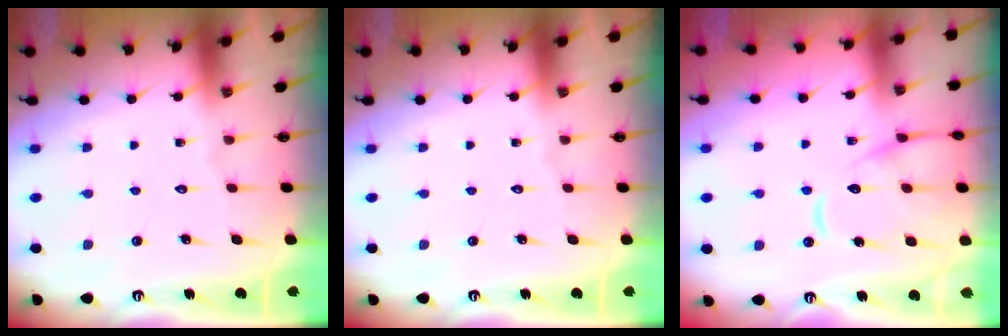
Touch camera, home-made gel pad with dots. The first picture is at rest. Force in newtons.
{"total": 0.0}
{"total": 11.6, "press": 11.5, "slide": 1.2}